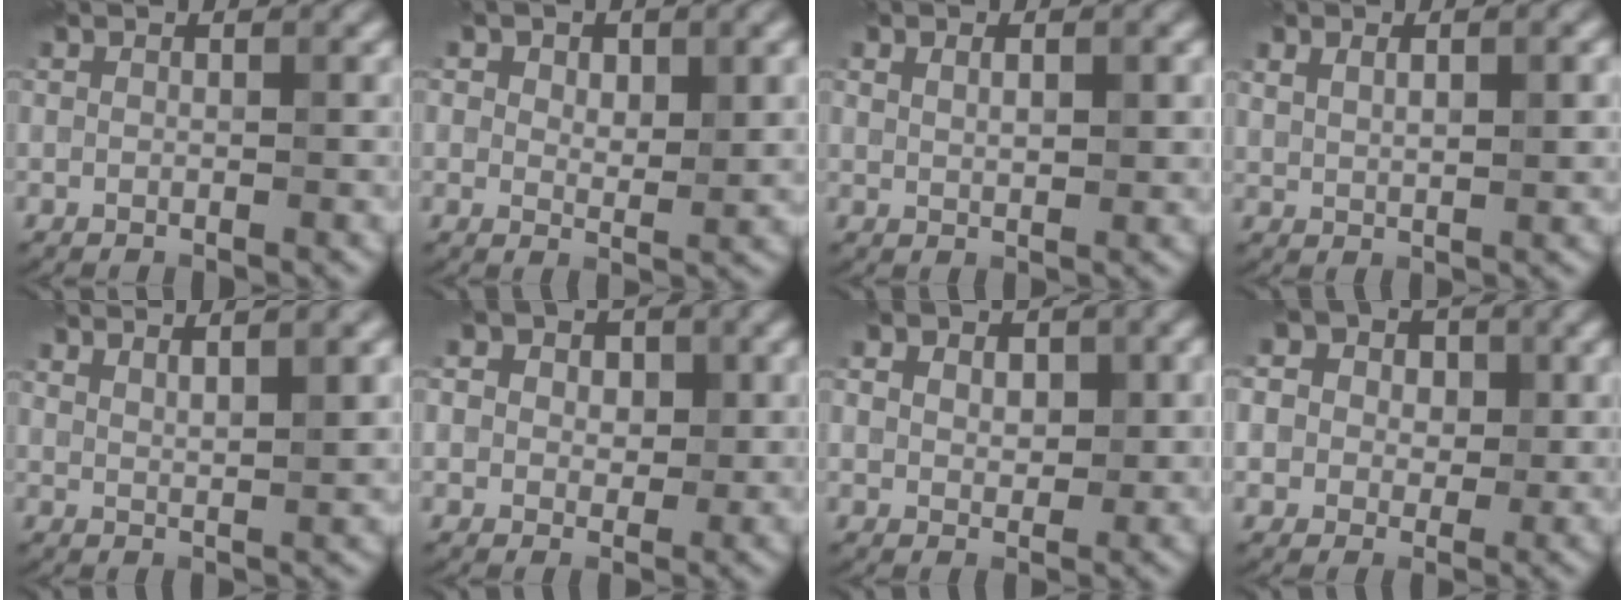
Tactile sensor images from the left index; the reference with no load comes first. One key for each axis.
{"total": 4.7, "fx": 1.8, "fy": 2.6, "fz": 3.4, "tx": -0.049, "ty": -0.006, "tz": 0.027}
{"total": 2.3, "fx": 0.8, "fy": 1.0, "fz": 1.8, "tx": -0.032, "ty": -0.002, "tz": 0.017}
{"total": 3.1, "fx": 1.1, "fy": 1.2, "fz": 2.7, "tx": -0.051, "ty": 0.002, "tz": 0.024}
{"total": 4.1, "fx": 2.2, "fy": 0.9, "fz": 3.3, "tx": -0.035, "ty": 0.005, "tz": 0.035}
{"total": 8.0, "fx": 3.3, "fy": 6.0, "fz": 4.3, "tx": -0.056, "ty": 0.032, "tz": 0.011}
{"total": 5.3, "fx": 2.0, "fy": 3.6, "fz": 3.3, "tx": -0.046, "ty": 0.020, "tz": 0.011}
{"total": 11.4, "fx": 4.5, "fy": 9.1, "fz": 5.0, "tx": -0.110, "ty": 0.029, "tz": 0.050}